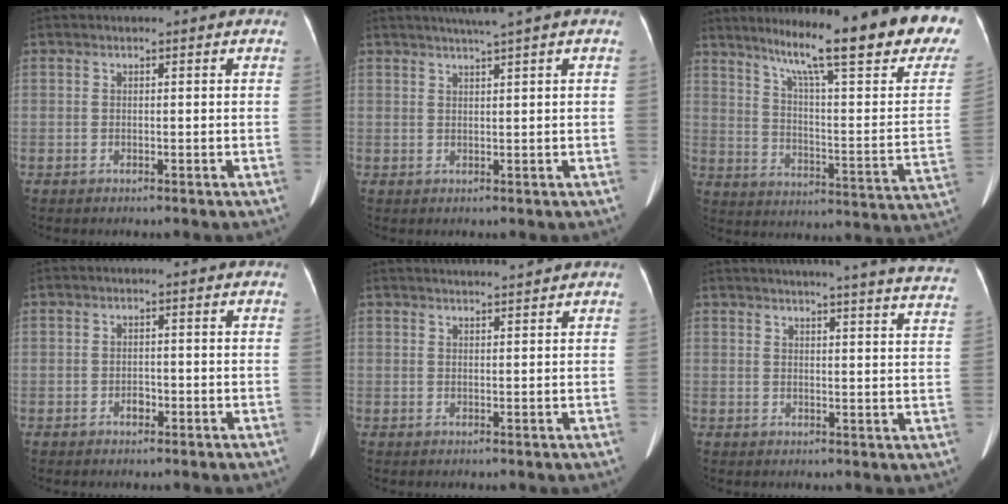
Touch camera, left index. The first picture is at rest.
{"total": 3.3, "force": [2.5, -1.0, 1.9], "torque": [-0.032, 0.006, 0.045]}
{"total": 26.5, "force": [20.3, 1.3, 17.0], "torque": [-0.242, -0.064, 0.268]}
{"total": 1.3, "force": [-0.7, 0.9, 0.7], "torque": [-0.013, 0.003, -0.007]}
{"total": 5.3, "force": [5.0, -0.8, 1.2], "torque": [-0.017, 0.016, 0.066]}
{"total": 25.4, "force": [23.8, 0.4, 8.8], "torque": [-0.121, -0.073, 0.264]}